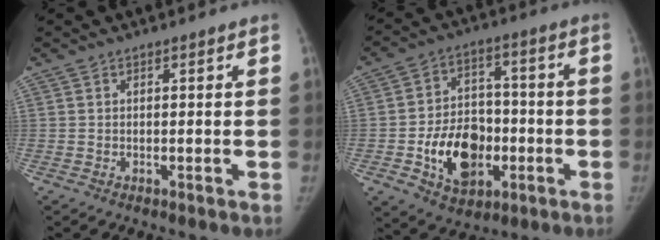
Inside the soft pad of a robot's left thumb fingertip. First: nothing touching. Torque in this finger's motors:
{"motor_torque": [-0.65, 0.85, 0.31, -0.35, 0.07]}